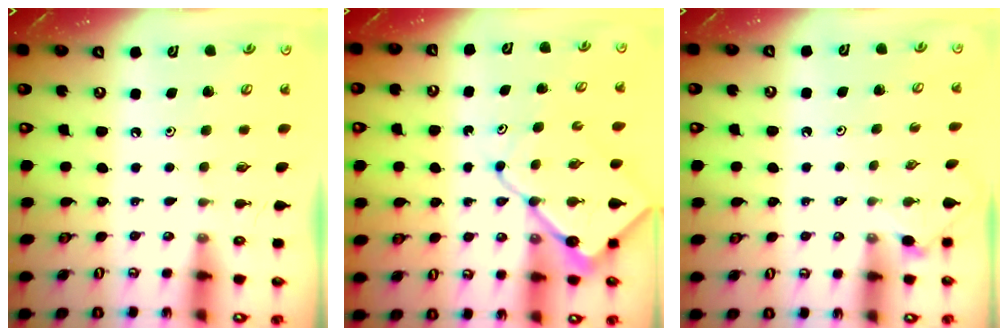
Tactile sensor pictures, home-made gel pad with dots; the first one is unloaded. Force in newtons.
{"total": 11.8, "press": 11.7, "slide": 1.2}
{"total": 0.7, "press": 0.6, "slide": 0.2}